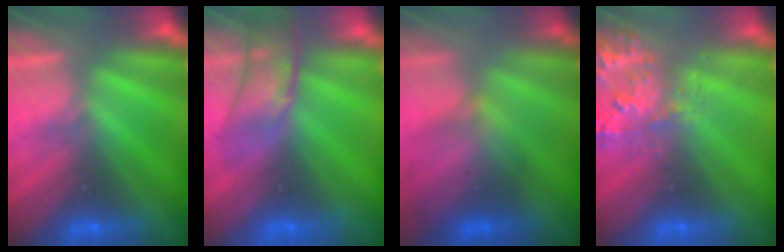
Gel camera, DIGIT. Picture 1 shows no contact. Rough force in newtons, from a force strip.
{"total": 3.4}
{"total": 3.8}
{"total": 2.8}